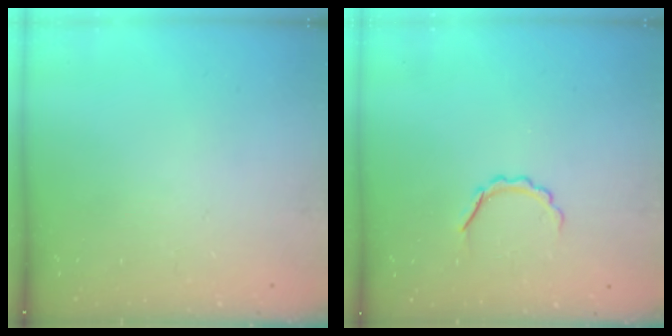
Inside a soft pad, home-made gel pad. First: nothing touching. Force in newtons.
{"total": 3.6, "press": 3.6, "slide": 0.6}